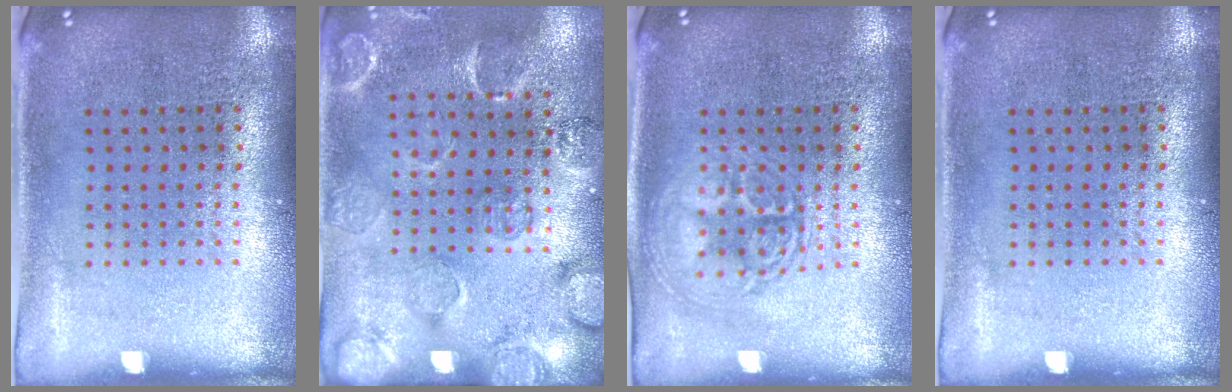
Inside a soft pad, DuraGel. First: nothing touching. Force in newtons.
{"total": 2.8, "press": 1.9, "slide": 2.1}
{"total": 3.0, "press": 3.0, "slide": 0.5}
{"total": 0.0}